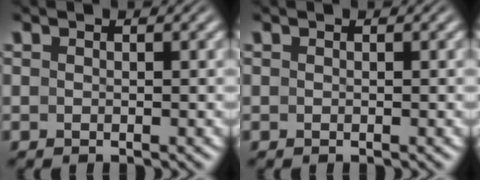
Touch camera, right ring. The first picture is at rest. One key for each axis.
{"total": 0.0}